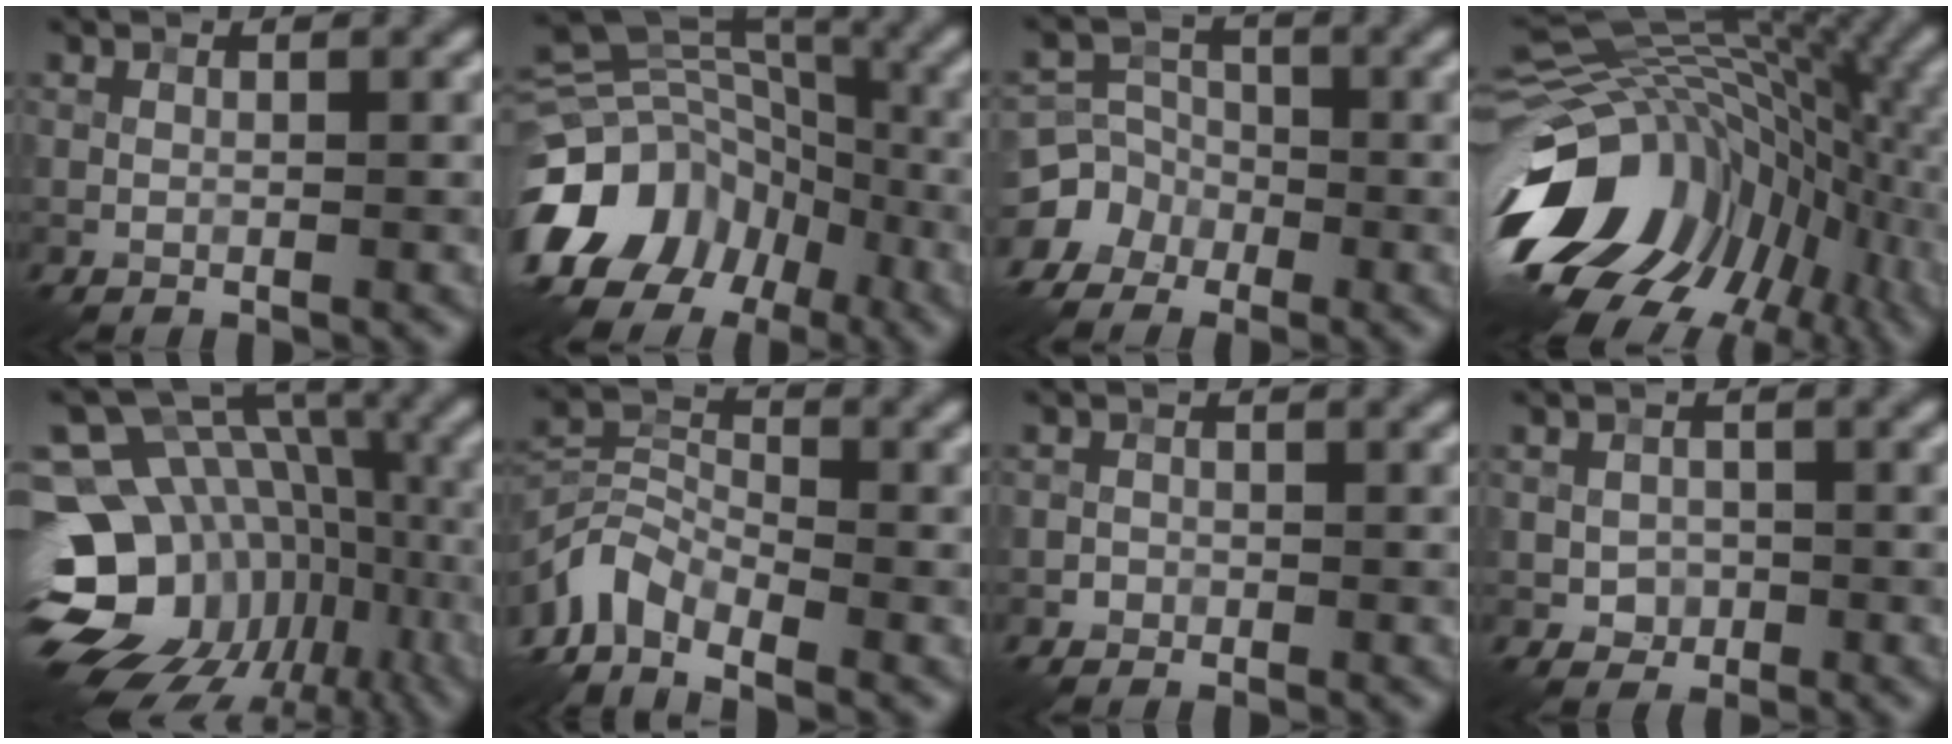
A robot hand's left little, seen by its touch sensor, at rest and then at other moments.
{"total": 15.1, "force": [-7.4, 11.6, 6.2], "torque": [-0.150, 0.000, -0.123]}
{"total": 5.9, "force": [-3.6, 4.6, 0.6], "torque": [0.010, 0.000, -0.081]}
{"total": 18.2, "force": [-5.5, 12.3, 12.2], "torque": [-0.210, 0.008, -0.083]}
{"total": 18.8, "force": [-6.6, 14.3, 10.2], "torque": [-0.184, 0.006, -0.079]}
{"total": 5.3, "force": [-3.7, 2.7, 2.6], "torque": [-0.050, -0.002, -0.087]}
{"total": 0.7, "force": [-0.5, 0.5, -0.1], "torque": [0.003, 0.003, -0.008]}
{"total": 1.5, "force": [-0.4, 1.4, 0.5], "torque": [-0.003, -0.002, -0.010]}